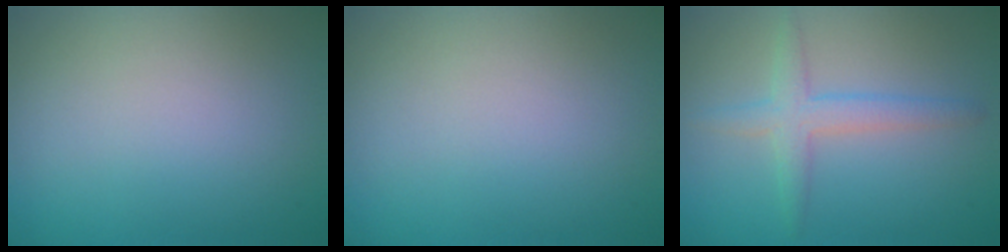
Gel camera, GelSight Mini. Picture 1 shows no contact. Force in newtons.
{"total": 0.0}
{"total": 2.7, "press": 2.7, "slide": 0.2}